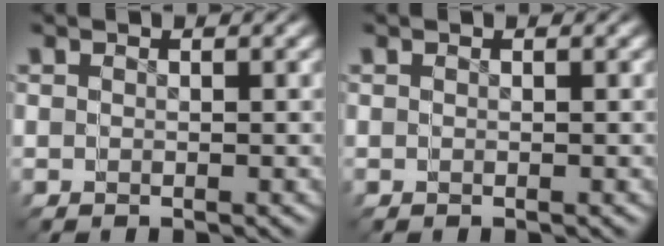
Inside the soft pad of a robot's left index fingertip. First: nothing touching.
{"total": 0.0}